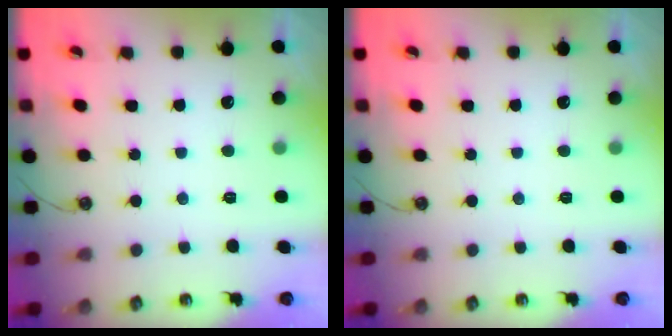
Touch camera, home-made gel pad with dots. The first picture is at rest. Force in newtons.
{"total": 0.0}